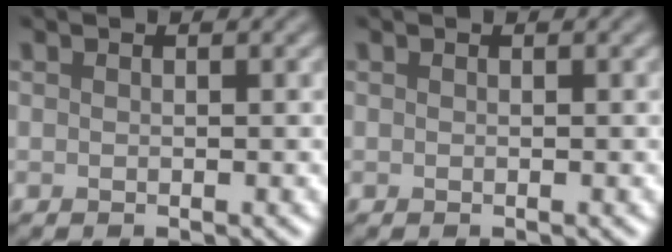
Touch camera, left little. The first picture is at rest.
{"total": 0.0}